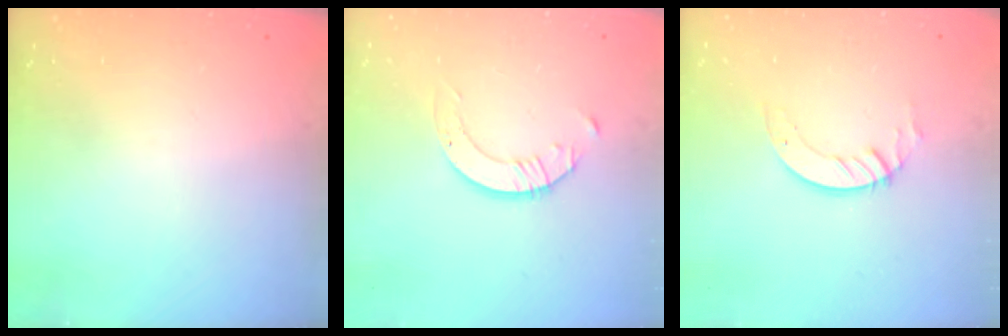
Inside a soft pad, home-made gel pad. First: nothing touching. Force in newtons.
{"total": 2.1, "press": 2.1, "slide": 0.2}
{"total": 3.3, "press": 3.3, "slide": 0.2}